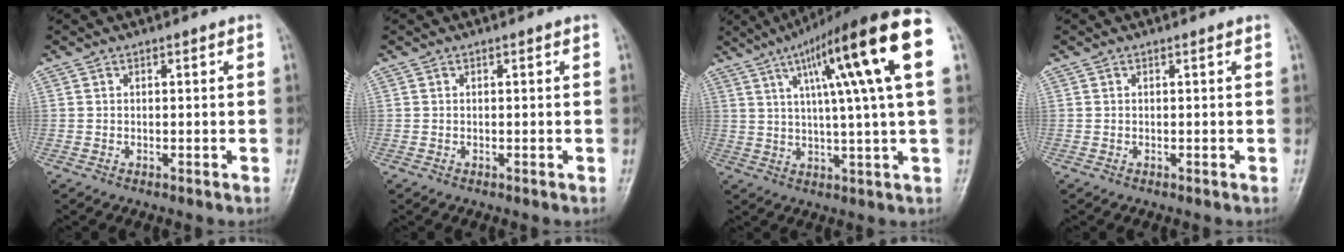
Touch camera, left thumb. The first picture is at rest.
{"total": 0.0}
{"total": 20.7, "force": [7.5, 2.1, 19.2], "torque": [-0.296, 0.009, 0.109]}
{"total": 0.0}